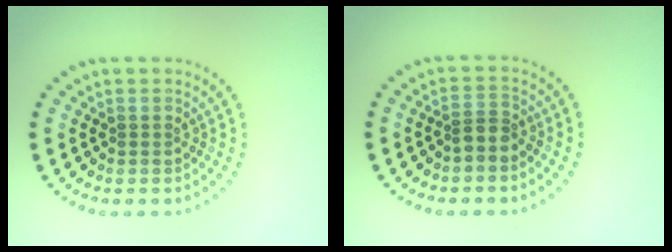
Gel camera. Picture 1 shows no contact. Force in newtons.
{"total": 1.8, "press": 1.5, "slide": 1.1}